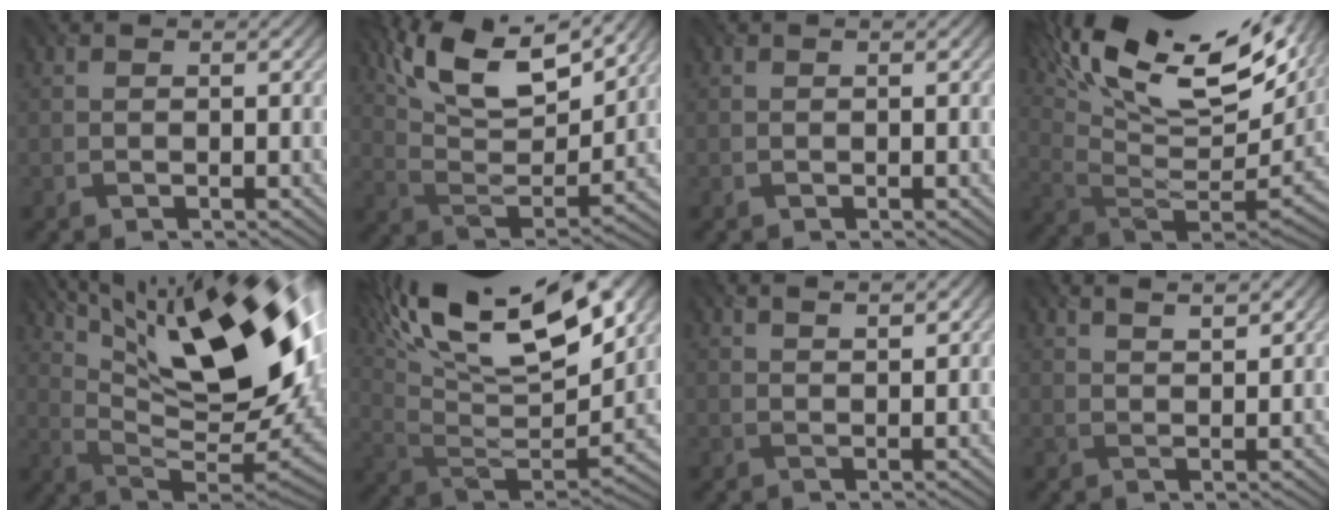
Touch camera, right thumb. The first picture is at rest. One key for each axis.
{"total": 13.9, "fx": 9.4, "fy": 4.5, "fz": 9.3, "tx": -0.196, "ty": 0.001, "tz": 0.168}
{"total": 0.0}
{"total": 20.9, "fx": 12.6, "fy": 7.8, "fz": 14.8, "tx": -0.284, "ty": 0.041, "tz": 0.206}
{"total": 20.8, "fx": 9.1, "fy": 6.9, "fz": 17.3, "tx": -0.280, "ty": 0.024, "tz": 0.153}
{"total": 19.9, "fx": 11.1, "fy": 7.2, "fz": 14.8, "tx": -0.302, "ty": 0.043, "tz": 0.178}
{"total": 2.0, "fx": 1.6, "fy": 0.2, "fz": 1.2, "tx": -0.022, "ty": 0.001, "tz": 0.030}
{"total": 3.2, "fx": 2.5, "fy": 0.5, "fz": 1.9, "tx": -0.030, "ty": 0.002, "tz": 0.045}